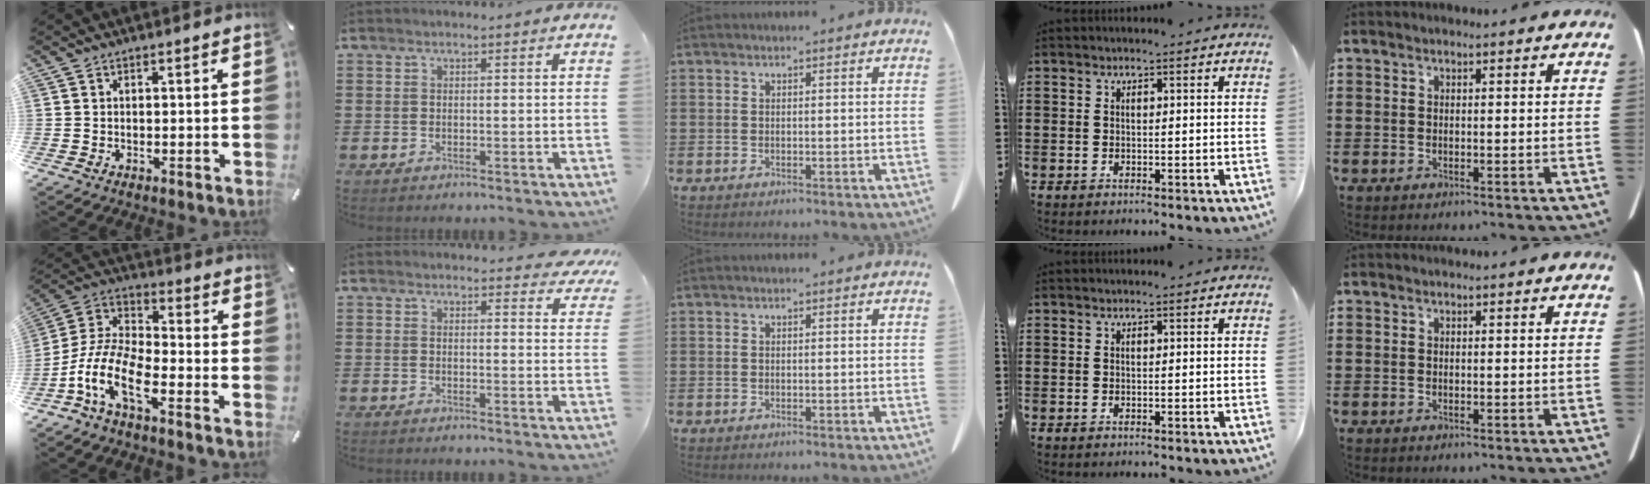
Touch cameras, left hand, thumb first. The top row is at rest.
{"thumb": {"total": 12.7, "force": [-7.3, 5.3, 9.0], "torque": [-0.212, 0.002, -0.145]}, "index": {"total": 2.6, "force": [2.4, 0.5, 0.6], "torque": [-0.004, -0.011, 0.042]}}